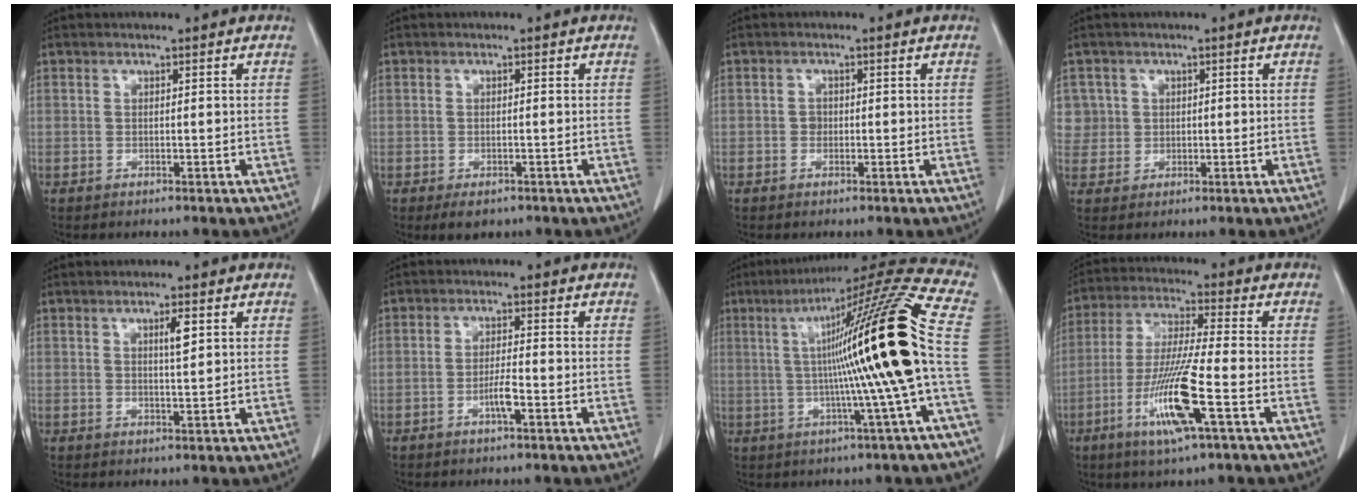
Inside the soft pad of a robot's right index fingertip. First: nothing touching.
{"total": 2.6, "force": [-1.6, 1.5, 1.4], "torque": [-0.018, -0.002, -0.015]}
{"total": 1.0, "force": [-0.1, 0.9, 0.4], "torque": [-0.002, 0.005, 0.001]}
{"total": 4.1, "force": [1.2, 3.9, -0.3], "torque": [0.024, 0.012, 0.027]}
{"total": 2.6, "force": [1.0, 0.3, 2.4], "torque": [-0.040, -0.002, 0.017]}
{"total": 2.8, "force": [-1.2, 0.1, 2.5], "torque": [-0.045, 0.001, -0.022]}
{"total": 21.0, "force": [0.7, -2.1, 20.9], "torque": [-0.285, 0.020, -0.001]}
{"total": 12.3, "force": [-4.7, 0.0, 11.3], "torque": [-0.227, -0.019, -0.090]}